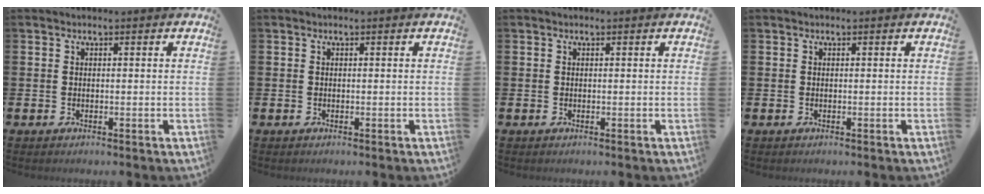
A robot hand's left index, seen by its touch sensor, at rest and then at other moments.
{"total": 0.0}
{"total": 0.0}
{"total": 0.0}